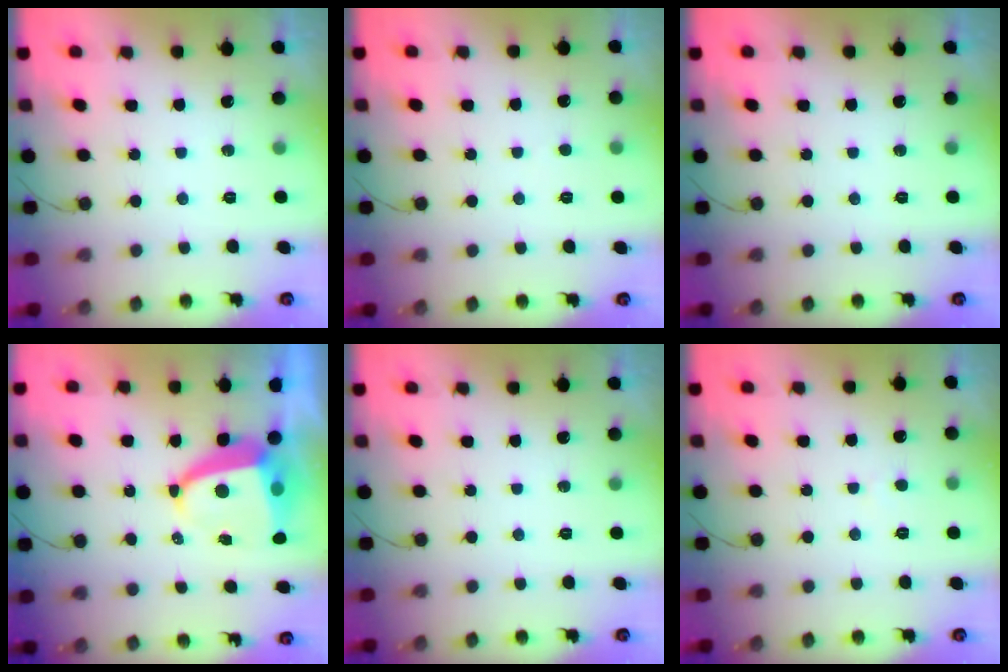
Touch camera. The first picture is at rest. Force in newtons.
{"total": 2.3, "press": 2.3, "slide": 0.2}
{"total": 0.0}
{"total": 7.9, "press": 7.8, "slide": 1.1}
{"total": 0.0}
{"total": 1.6, "press": 1.6, "slide": 0.1}